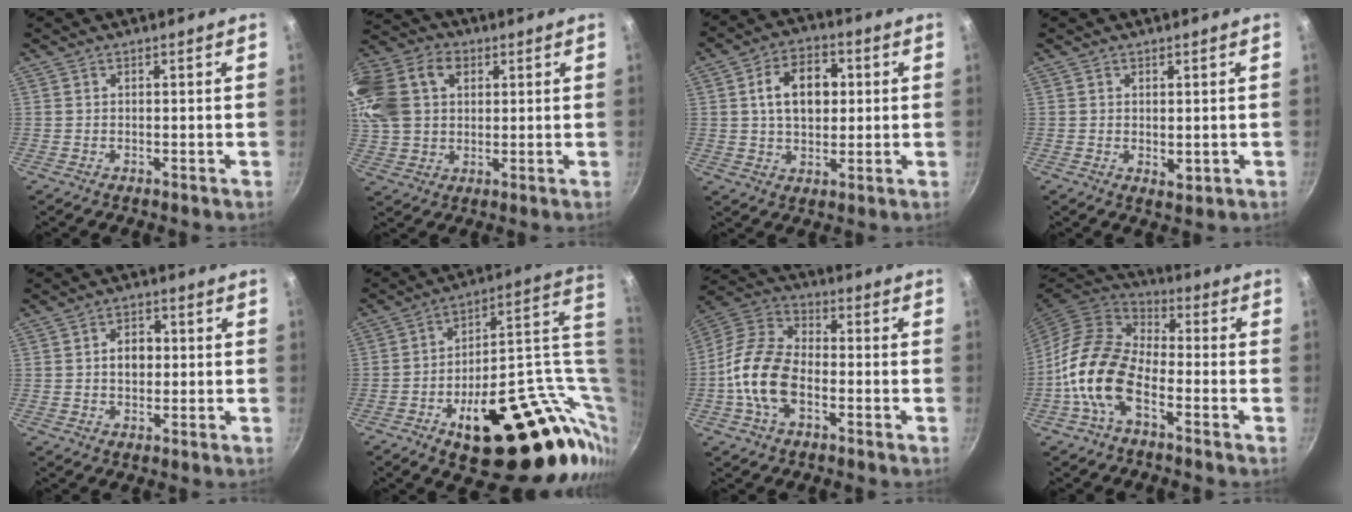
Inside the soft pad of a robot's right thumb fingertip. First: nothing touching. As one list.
[{"total": 23.8, "force": [7.1, 17.7, 14.1], "torque": [-0.335, 0.041, 0.127]}, {"total": 11.1, "force": [1.8, 7.4, 8.0], "torque": [-0.105, 0.010, 0.024]}, {"total": 2.1, "force": [0.3, 1.3, 1.7], "torque": [-0.024, -0.008, 0.006]}, {"total": 5.0, "force": [0.2, 3.7, 3.4], "torque": [-0.025, 0.008, 0.000]}, {"total": 32.6, "force": [0.8, 15.8, 28.5], "torque": [-0.370, 0.012, 0.038]}, {"total": 14.0, "force": [-3.6, 8.4, 10.6], "torque": [-0.187, 0.041, -0.089]}, {"total": 13.6, "force": [-5.2, 7.5, 10.1], "torque": [-0.176, 0.045, -0.119]}]